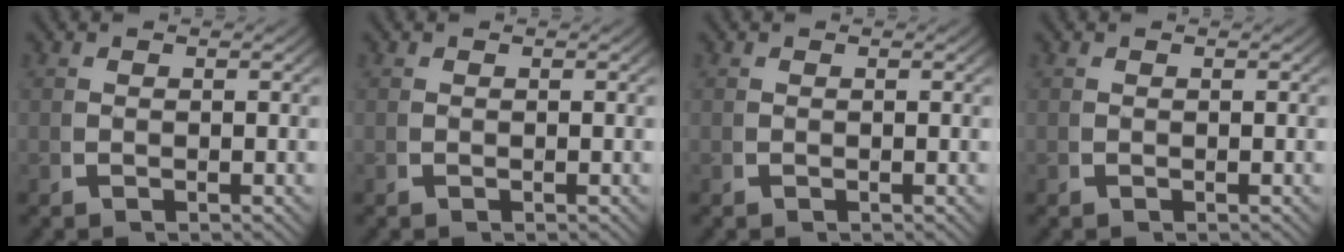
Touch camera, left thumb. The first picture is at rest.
{"total": 0.0}
{"total": 0.0}
{"total": 0.0}